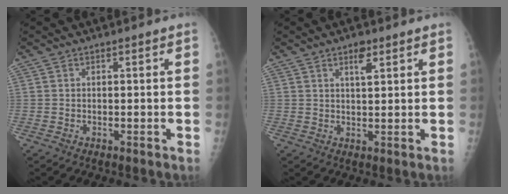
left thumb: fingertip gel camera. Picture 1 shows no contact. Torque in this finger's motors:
{"motor_torque": [-0.08, -0.11, -0.06, 0.21, 0.09]}